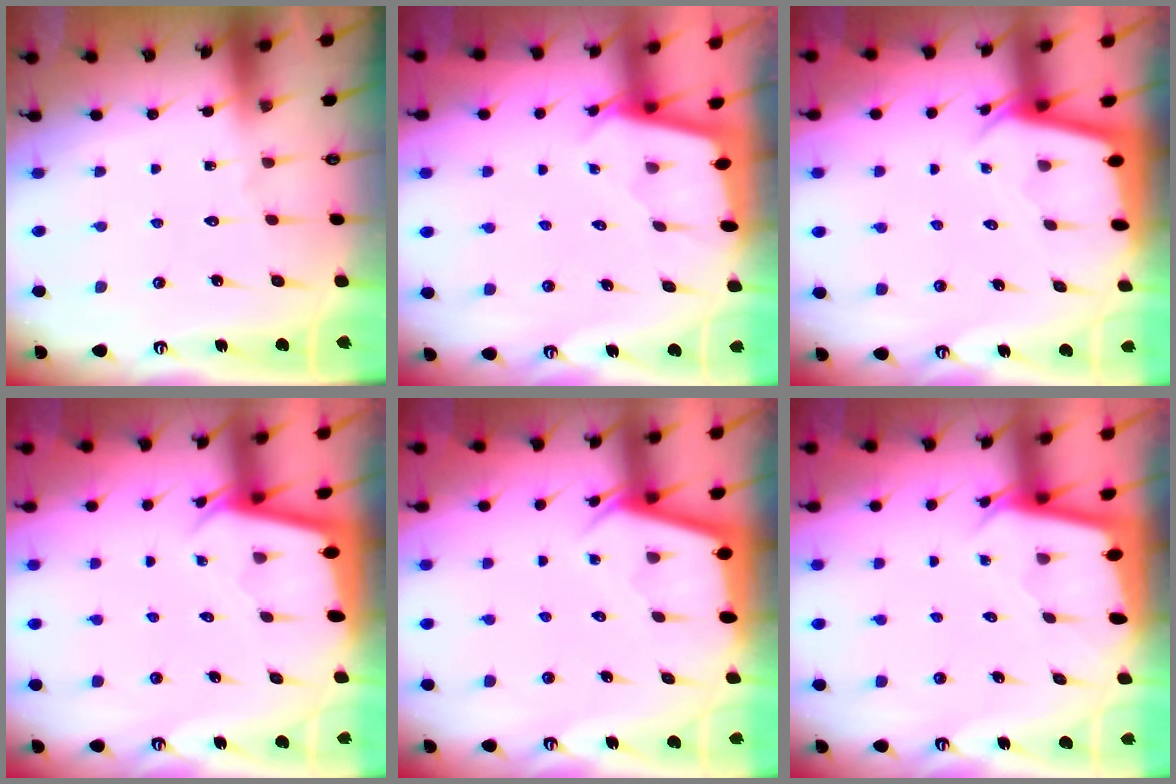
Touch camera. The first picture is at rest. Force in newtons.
{"total": 1.9, "press": 1.9, "slide": 0.1}
{"total": 2.3, "press": 2.3, "slide": 0.0}
{"total": 2.3, "press": 2.3, "slide": 0.1}
{"total": 2.9, "press": 2.8, "slide": 0.3}
{"total": 2.0, "press": 2.0, "slide": 0.0}